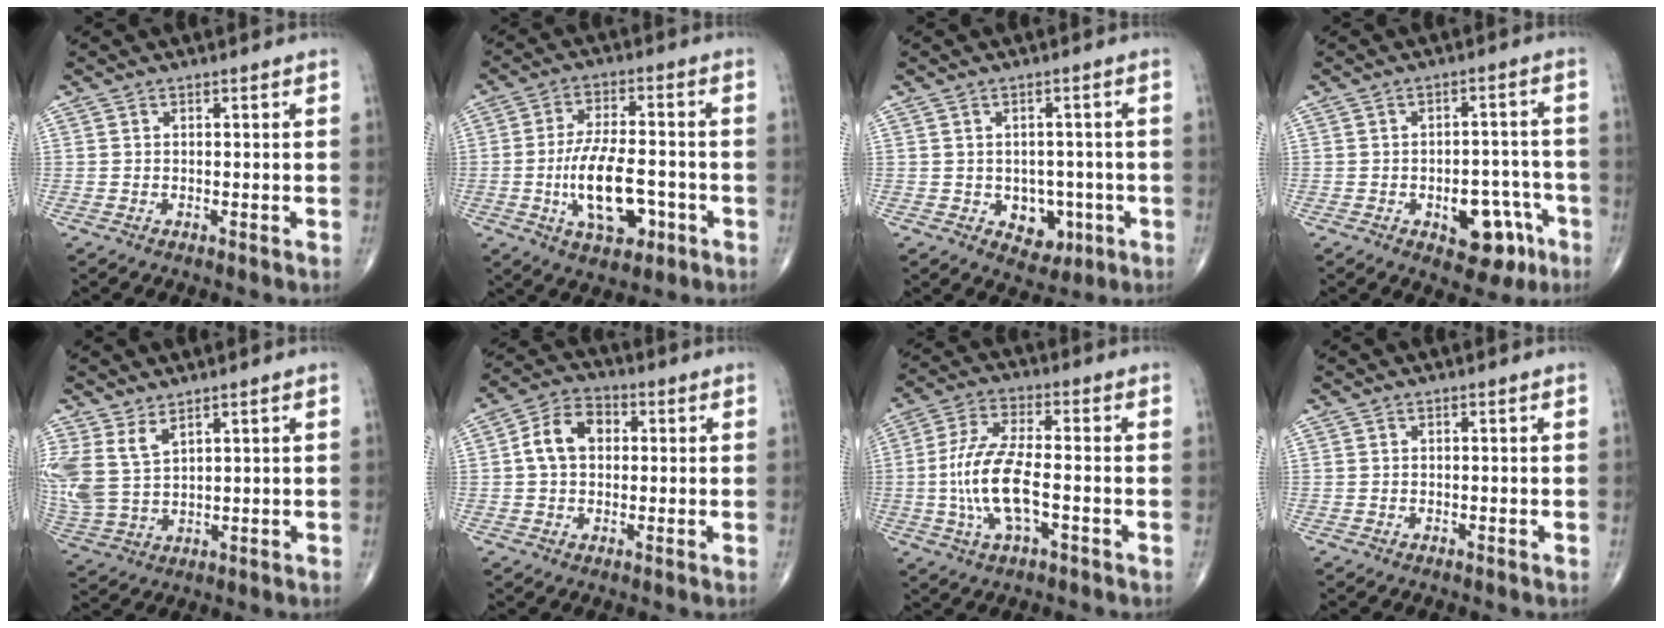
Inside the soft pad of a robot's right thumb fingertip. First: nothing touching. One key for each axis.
{"total": 12.5, "fx": -3.6, "fy": 6.2, "fz": 10.2, "tx": -0.156, "ty": 0.015, "tz": -0.052}
{"total": 6.1, "fx": -1.6, "fy": 4.8, "fz": 3.5, "tx": -0.014, "ty": 0.009, "tz": -0.011}
{"total": 10.3, "fx": -4.5, "fy": 5.9, "fz": 7.1, "tx": -0.059, "ty": 0.039, "tz": -0.050}
{"total": 8.1, "fx": 4.5, "fy": 4.1, "fz": 5.4, "tx": -0.122, "ty": -0.016, "tz": 0.107}
{"total": 8.5, "fx": 1.0, "fy": 6.2, "fz": 5.7, "tx": -0.092, "ty": 0.021, "tz": 0.010}
{"total": 12.1, "fx": -2.2, "fy": 4.6, "fz": 11.0, "tx": -0.237, "ty": 0.019, "tz": -0.042}
{"total": 0.0}